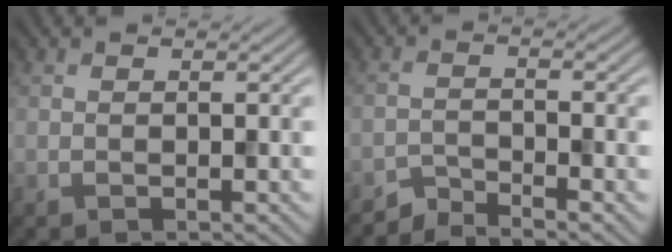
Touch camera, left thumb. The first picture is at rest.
{"total": 3.0, "force": [-2.9, 0.3, 0.9], "torque": [-0.012, -0.001, -0.064]}